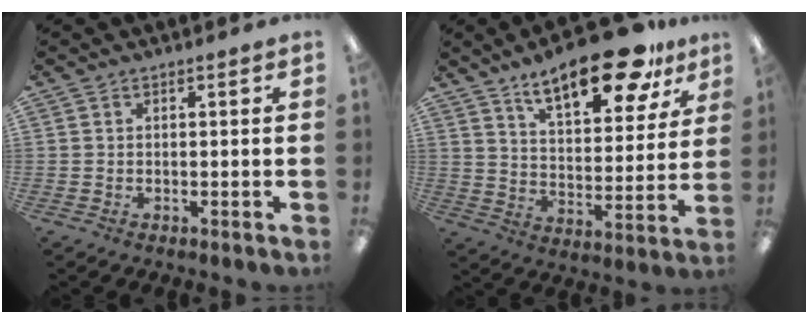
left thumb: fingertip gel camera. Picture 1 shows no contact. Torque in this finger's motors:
{"motor_torque": [0.24, 0.85, 1.70, -1.05, 0.16]}